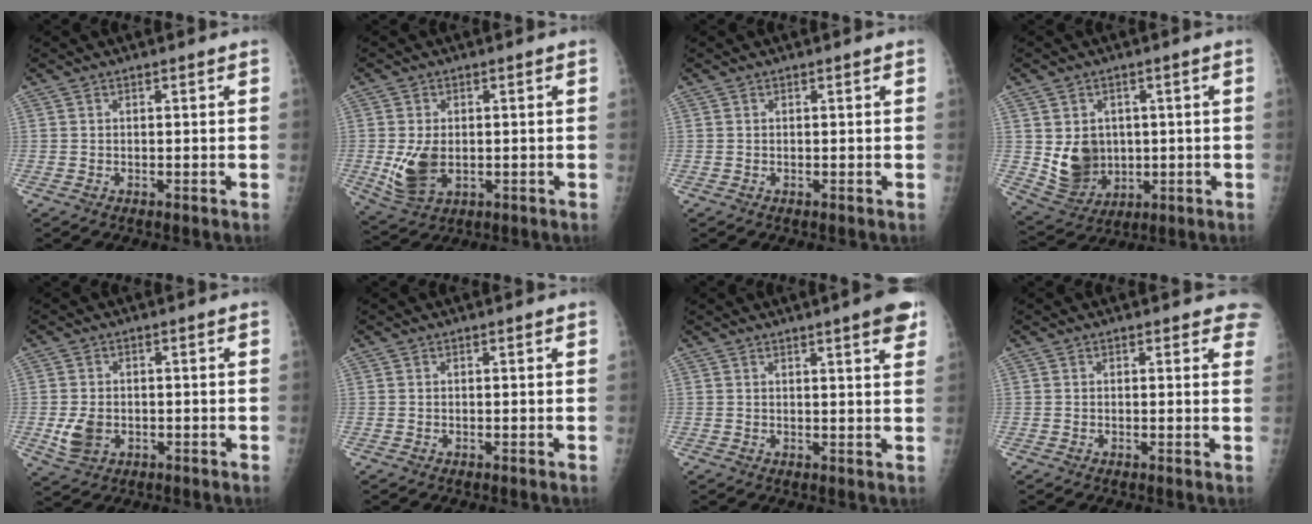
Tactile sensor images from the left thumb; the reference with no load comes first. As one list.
[{"total": 7.3, "force": [-0.8, 4.7, 5.5], "torque": [-0.104, -0.005, -0.002]}, {"total": 0.0}, {"total": 9.7, "force": [0.3, 8.1, 5.3], "torque": [-0.058, -0.013, 0.031]}, {"total": 5.0, "force": [-1.1, 3.7, 3.1], "torque": [-0.052, 0.001, -0.013]}, {"total": 0.0}, {"total": 5.9, "force": [3.6, 0.7, 4.6], "torque": [-0.047, -0.009, 0.042]}, {"total": 3.4, "force": [2.9, 1.5, 0.9], "torque": [0.023, -0.010, 0.012]}]